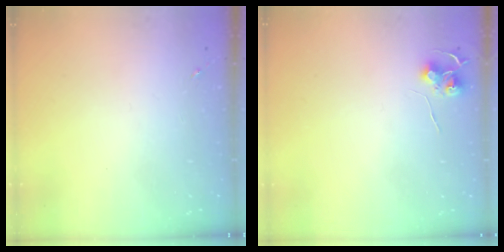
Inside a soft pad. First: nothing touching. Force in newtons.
{"total": 6.4, "press": 6.3, "slide": 0.6}